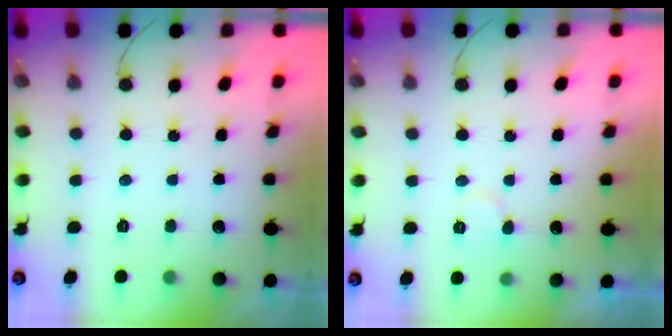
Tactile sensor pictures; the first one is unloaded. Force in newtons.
{"total": 5.9, "press": 5.9, "slide": 0.7}